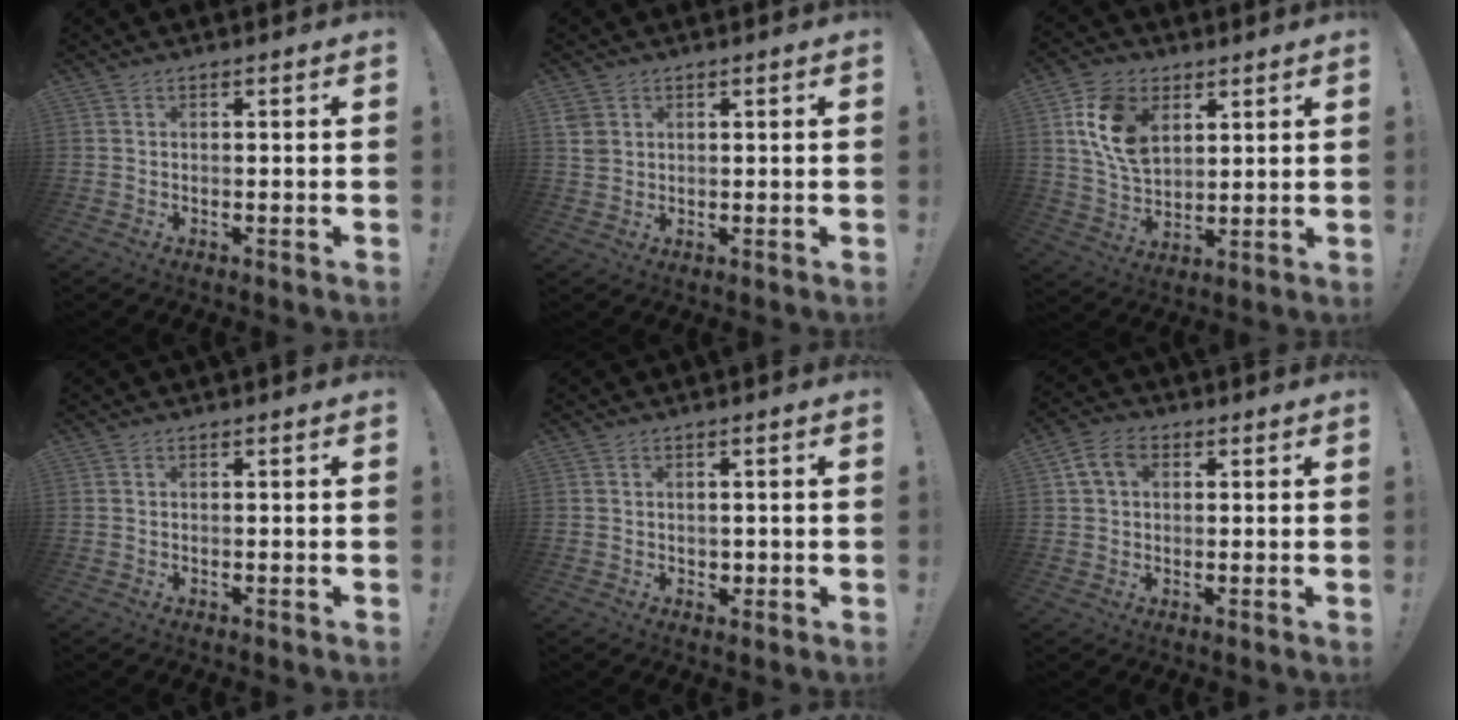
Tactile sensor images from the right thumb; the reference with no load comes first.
{"total": 3.4, "force": [1.7, 2.6, 1.4], "torque": [-0.024, -0.001, 0.035]}
{"total": 15.0, "force": [5.8, 10.5, 9.0], "torque": [-0.165, -0.012, 0.114]}
{"total": 0.0}
{"total": 1.6, "force": [0.3, 1.6, 0.4], "torque": [-0.006, 0.002, 0.006]}
{"total": 6.9, "force": [2.4, 4.9, 4.1], "torque": [-0.080, 0.006, 0.047]}